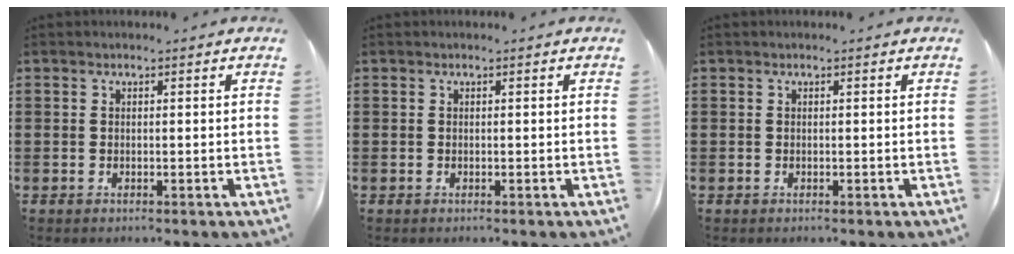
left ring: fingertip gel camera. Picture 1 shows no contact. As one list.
[{"total": 0.0}, {"total": 0.0}]